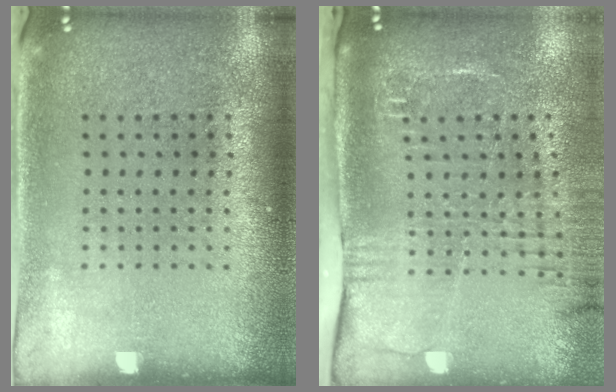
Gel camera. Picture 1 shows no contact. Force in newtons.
{"total": 2.7, "press": 2.1, "slide": 1.7}